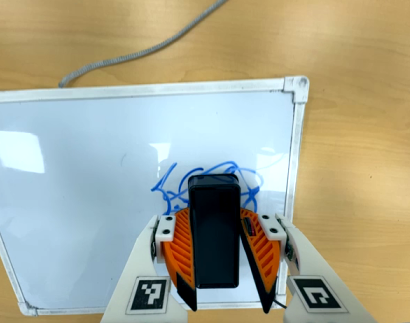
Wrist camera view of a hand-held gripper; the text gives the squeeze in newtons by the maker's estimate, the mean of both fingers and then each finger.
{"total": 11.4, "left": 13.4, "right": 9.3}